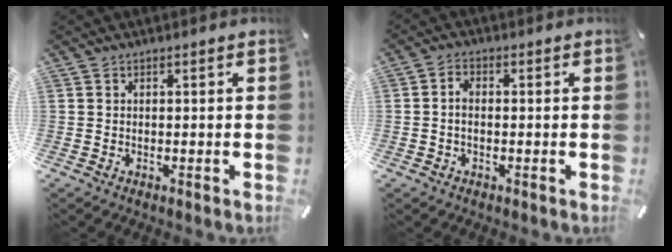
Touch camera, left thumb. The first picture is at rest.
{"total": 2.6, "force": [-0.4, 1.6, 2.0], "torque": [-0.039, 0.007, -0.008]}